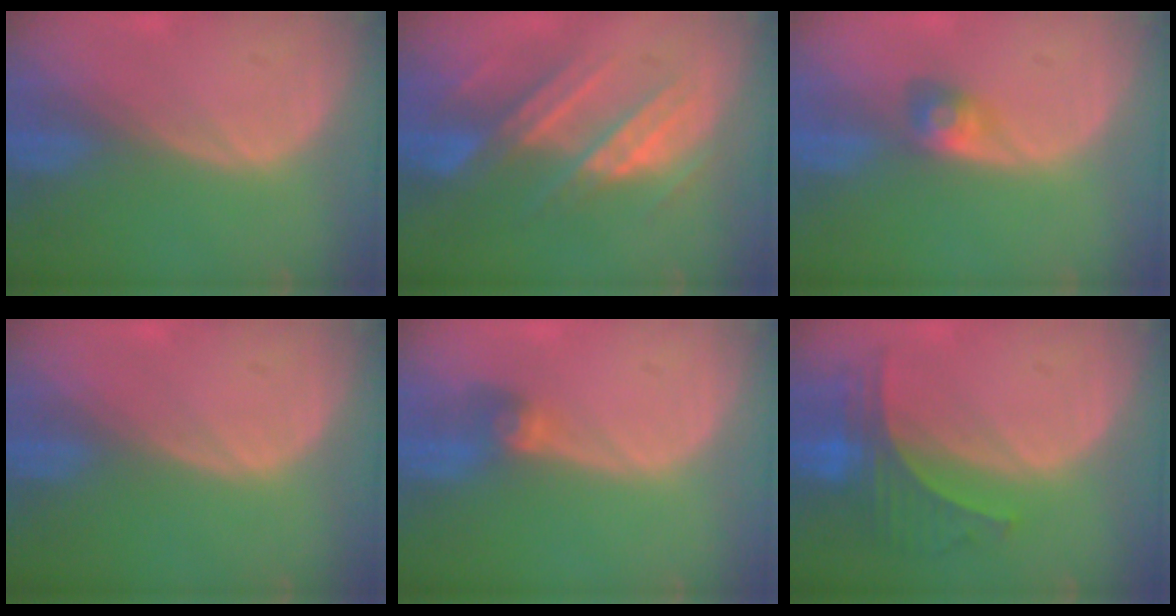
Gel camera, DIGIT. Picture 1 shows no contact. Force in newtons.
{"total": 8.7, "press": 8.0, "slide": 3.3}
{"total": 2.8, "press": 2.6, "slide": 1.0}
{"total": 0.0}
{"total": 2.7, "press": 2.7, "slide": 0.1}
{"total": 6.8, "press": 6.3, "slide": 2.5}